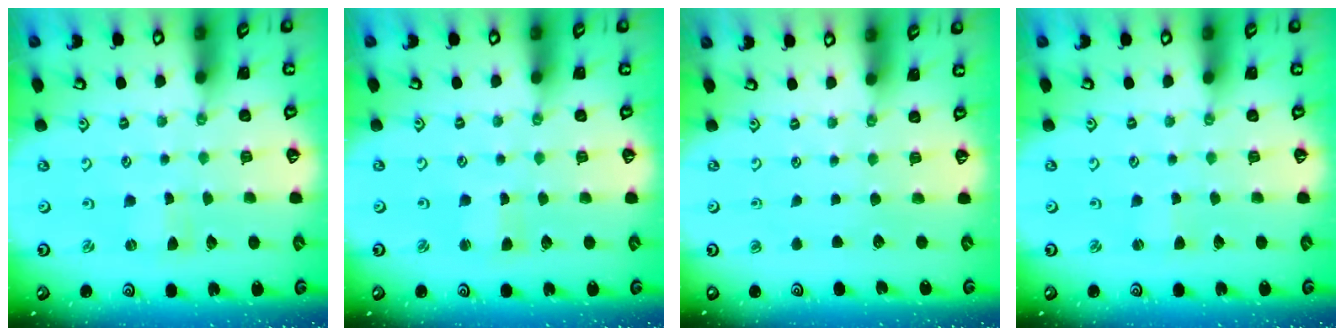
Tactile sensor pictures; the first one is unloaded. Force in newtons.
{"total": 1.9, "press": 1.9, "slide": 0.4}
{"total": 0.0}
{"total": 1.6, "press": 1.6, "slide": 0.4}